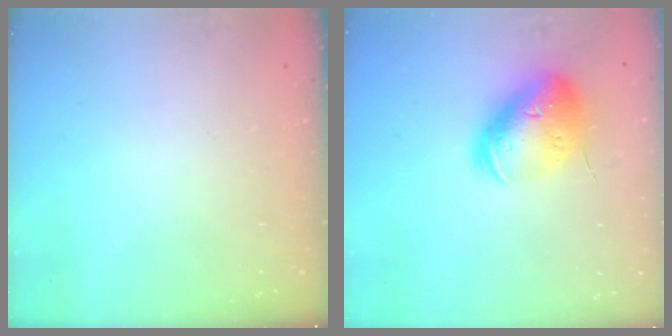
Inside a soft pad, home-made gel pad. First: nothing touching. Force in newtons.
{"total": 18.2, "press": 18.0, "slide": 2.6}